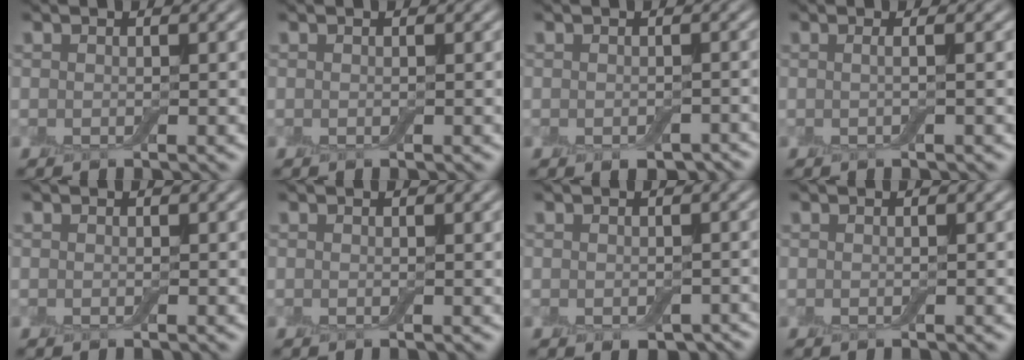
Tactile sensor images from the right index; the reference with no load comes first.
{"total": 0.0}
{"total": 2.2, "force": [-1.3, 1.1, 1.3], "torque": [-0.021, -0.007, -0.013]}
{"total": 1.9, "force": [0.3, 0.8, 1.7], "torque": [-0.019, -0.003, -0.019]}
{"total": 0.0}
{"total": 0.9, "force": [0.5, 0.1, 0.7], "torque": [-0.008, 0.002, 0.006]}
{"total": 2.1, "force": [-1.1, 1.3, 1.3], "torque": [-0.020, -0.014, -0.010]}
{"total": 0.0}